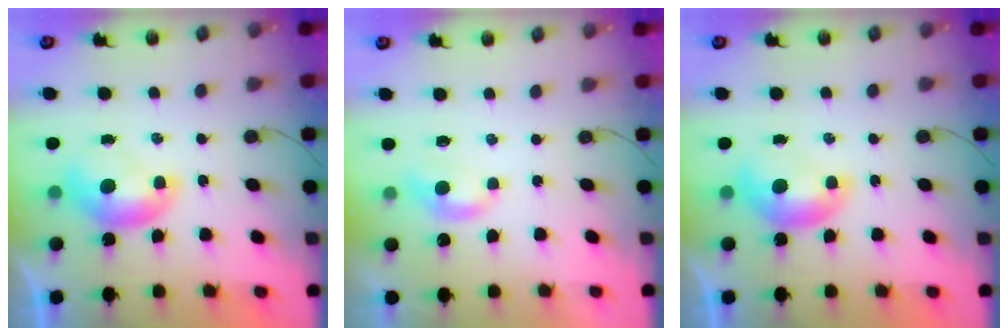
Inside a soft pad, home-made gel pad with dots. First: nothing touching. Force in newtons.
{"total": 1.2, "press": 1.2, "slide": 0.4}
{"total": 0.0}